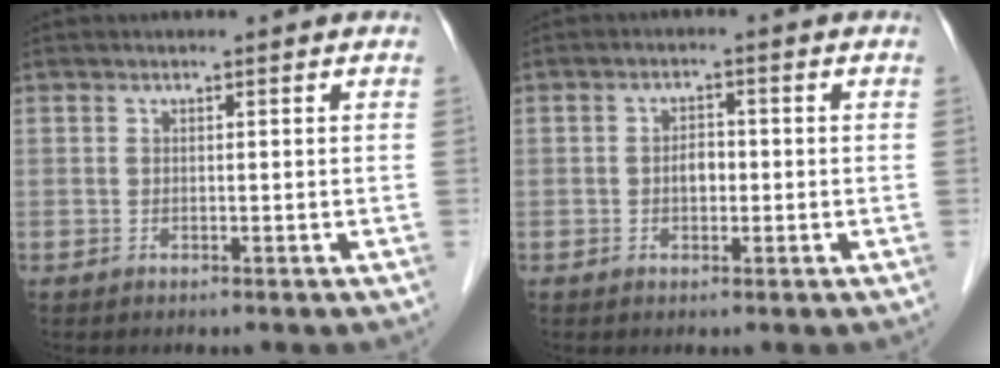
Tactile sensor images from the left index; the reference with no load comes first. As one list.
[{"total": 2.4, "force": [-0.5, 1.5, 1.8], "torque": [-0.031, 0.004, -0.009]}]